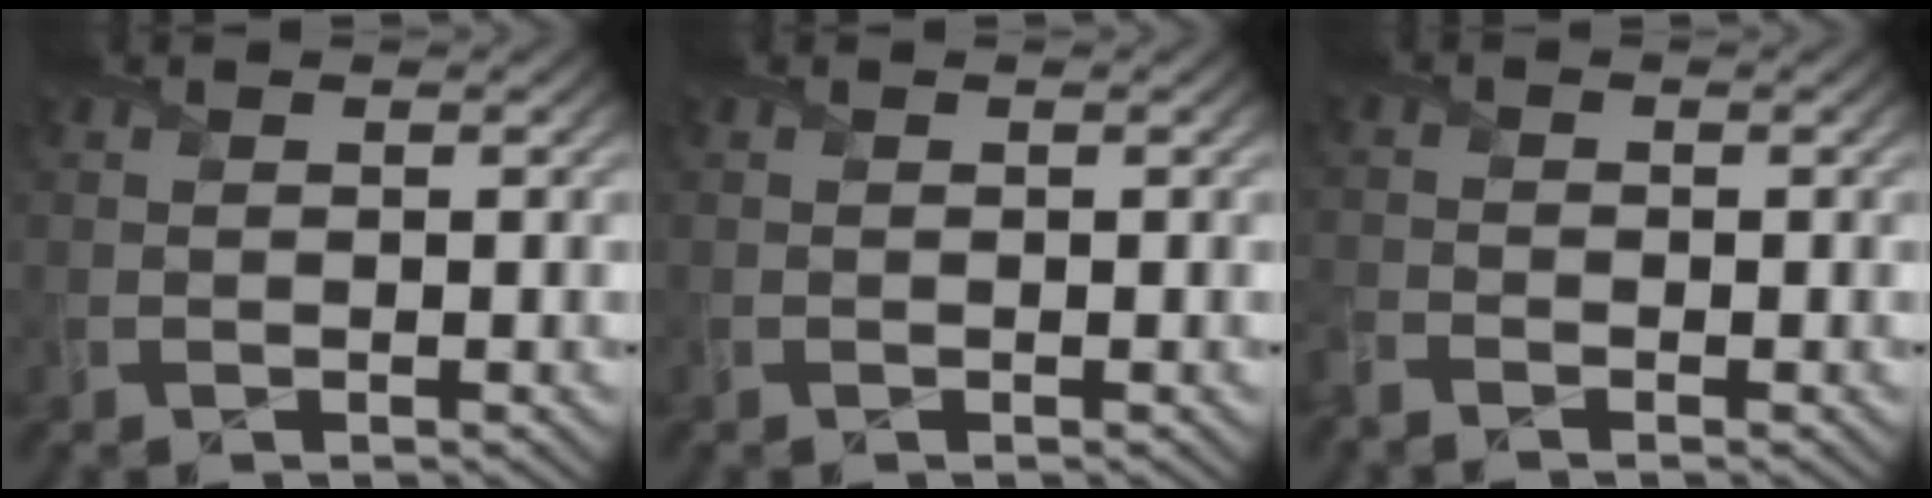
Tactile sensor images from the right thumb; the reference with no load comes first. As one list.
[{"total": 0.0}, {"total": 2.4, "force": [-2.1, 0.8, 0.9], "torque": [-0.026, -0.013, -0.056]}]